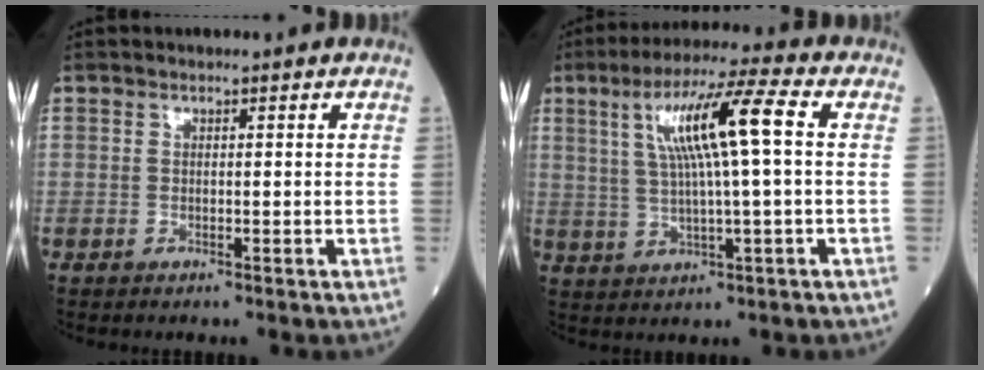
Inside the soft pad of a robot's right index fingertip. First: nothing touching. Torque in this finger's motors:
{"motor_torque": [1.09, 0.64, 0.30, 0.21]}